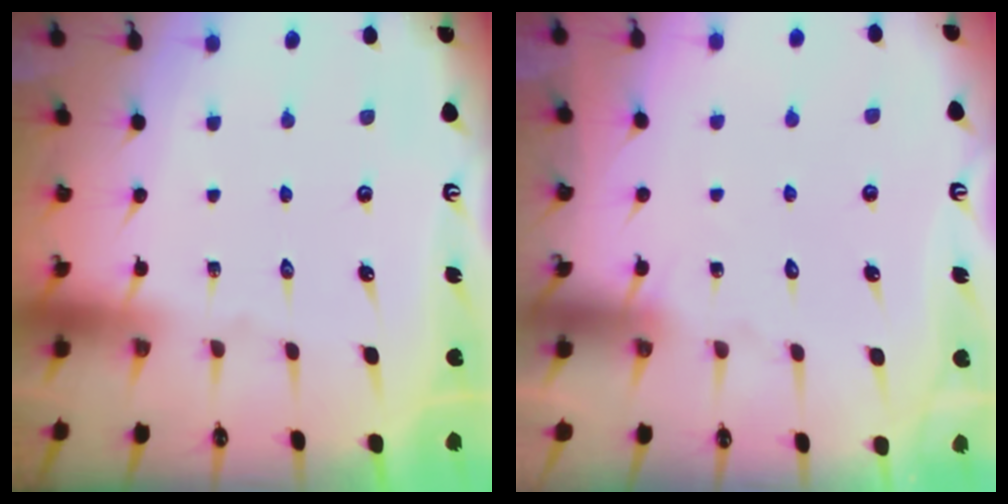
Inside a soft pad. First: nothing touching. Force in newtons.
{"total": 5.9, "press": 5.9, "slide": 0.6}